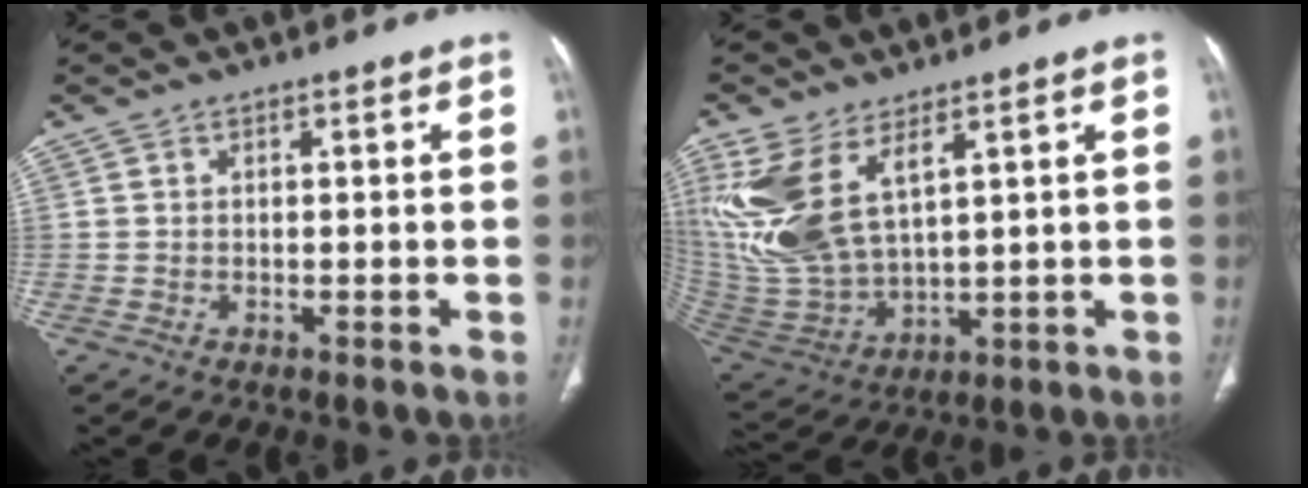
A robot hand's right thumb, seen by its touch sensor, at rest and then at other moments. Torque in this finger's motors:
{"motor_torque": [1.00, 2.48, 1.38, 1.39, 0.23]}